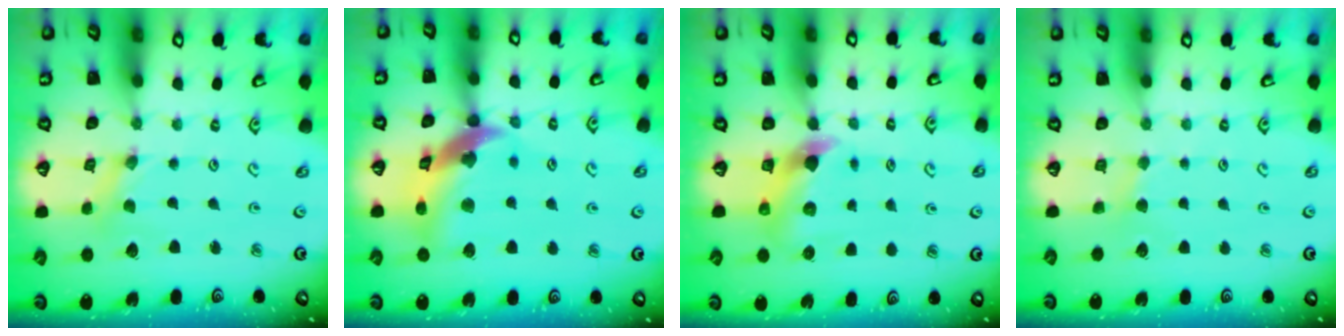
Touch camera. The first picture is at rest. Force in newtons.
{"total": 15.8, "press": 15.6, "slide": 2.0}
{"total": 6.0, "press": 6.0, "slide": 0.4}
{"total": 2.1, "press": 2.1, "slide": 0.3}